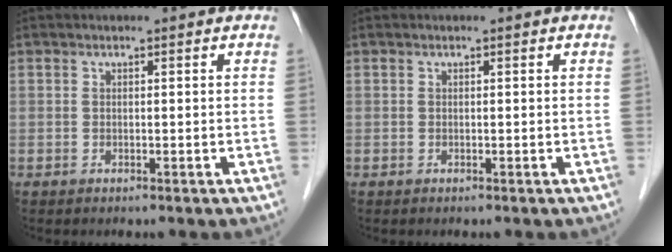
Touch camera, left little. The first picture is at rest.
{"total": 0.0}